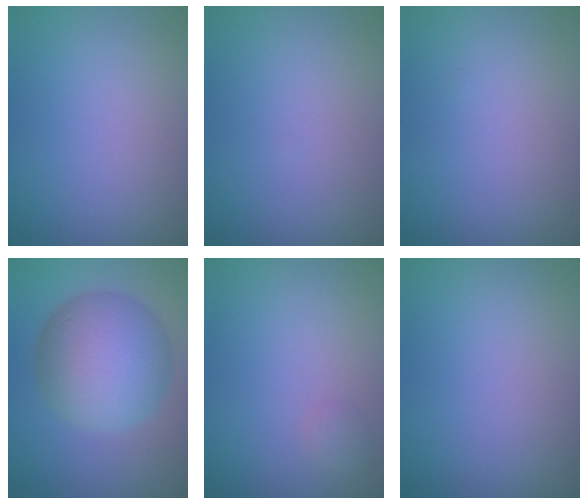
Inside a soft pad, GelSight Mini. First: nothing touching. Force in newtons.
{"total": 0.0}
{"total": 0.0}
{"total": 9.2, "press": 9.2, "slide": 0.2}
{"total": 0.7, "press": 0.7, "slide": 0.0}
{"total": 0.0}